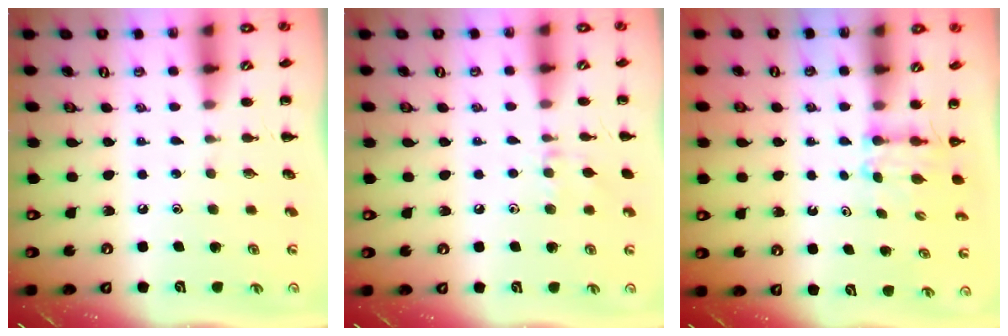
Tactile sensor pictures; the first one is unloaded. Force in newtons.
{"total": 6.6, "press": 6.2, "slide": 2.0}
{"total": 2.7, "press": 2.5, "slide": 1.1}